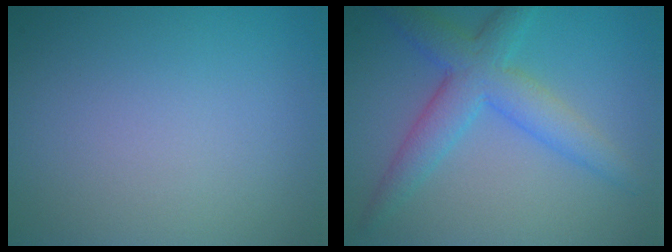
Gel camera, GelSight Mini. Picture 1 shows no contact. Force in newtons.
{"total": 5.0, "press": 5.0, "slide": 0.2}